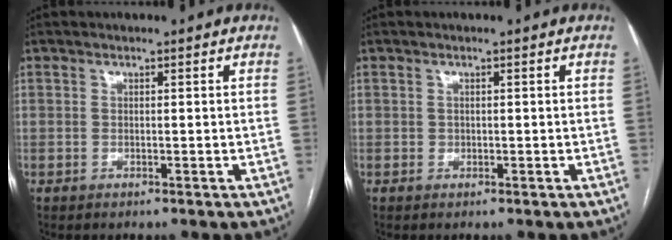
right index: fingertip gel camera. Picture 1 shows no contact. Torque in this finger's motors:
{"motor_torque": [0.10, 0.06, 0.03, 0.00]}